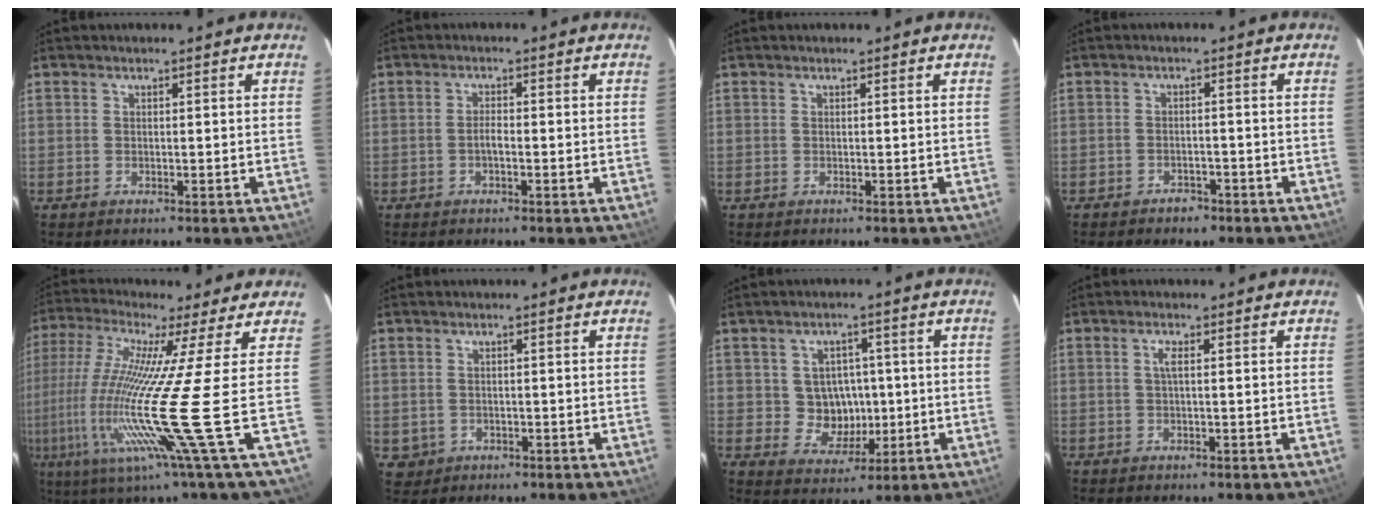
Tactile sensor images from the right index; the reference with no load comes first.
{"total": 1.4, "force": [-0.7, 0.4, 1.2], "torque": [-0.022, 0.005, -0.013]}
{"total": 0.0}
{"total": 3.2, "force": [-2.5, 1.9, 0.6], "torque": [-0.018, 0.008, -0.032]}
{"total": 19.8, "force": [-4.6, -3.0, 19.0], "torque": [-0.349, -0.057, -0.091]}
{"total": 3.4, "force": [-0.6, 3.3, 0.7], "torque": [-0.020, 0.000, 0.001]}
{"total": 6.9, "force": [0.0, 6.5, 2.1], "torque": [-0.047, 0.014, 0.016]}
{"total": 1.2, "force": [0.3, 0.0, 1.2], "torque": [-0.022, 0.004, 0.004]}